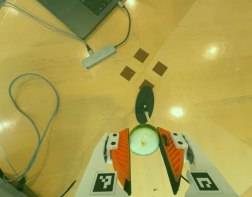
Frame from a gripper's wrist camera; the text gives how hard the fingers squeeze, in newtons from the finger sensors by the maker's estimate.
{"total": 8.7, "left": 9.0, "right": 8.3}